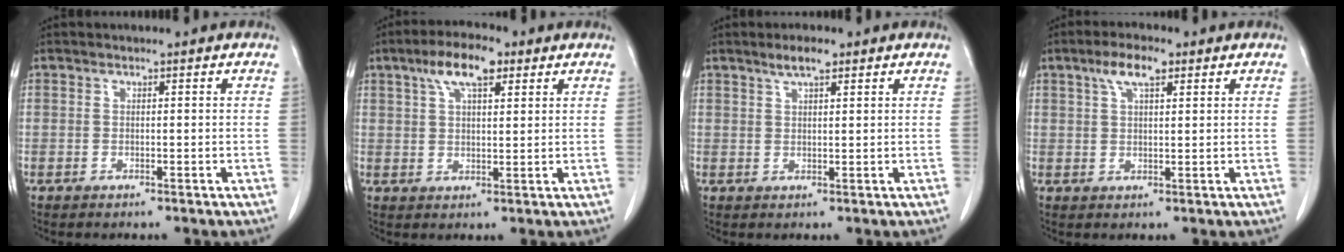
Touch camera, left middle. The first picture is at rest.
{"total": 7.1, "force": [3.9, 2.3, 5.4], "torque": [-0.103, 0.017, 0.067]}
{"total": 2.9, "force": [2.0, 0.6, 2.0], "torque": [-0.039, 0.004, 0.036]}
{"total": 4.7, "force": [2.6, 1.5, 3.6], "torque": [-0.075, 0.012, 0.048]}